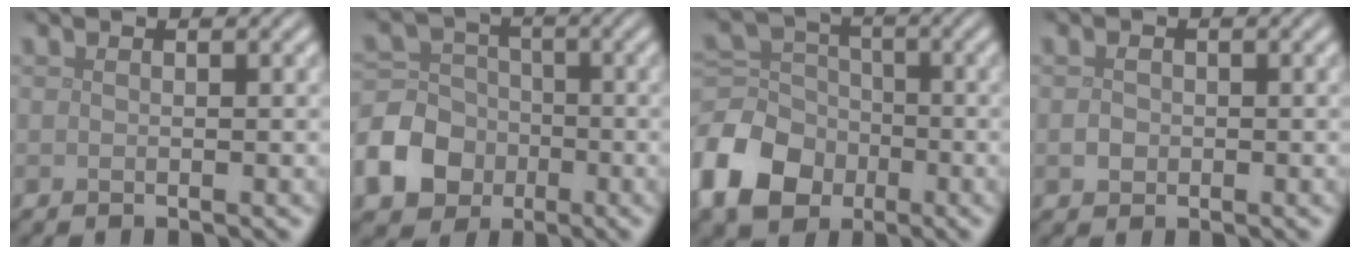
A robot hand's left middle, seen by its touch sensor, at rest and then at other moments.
{"total": 8.6, "force": [-3.7, 7.1, 3.2], "torque": [-0.068, -0.017, -0.093]}
{"total": 8.8, "force": [-4.0, 6.6, 4.2], "torque": [-0.102, -0.001, -0.100]}
{"total": 1.1, "force": [-0.2, 1.0, 0.5], "torque": [-0.008, -0.002, -0.007]}